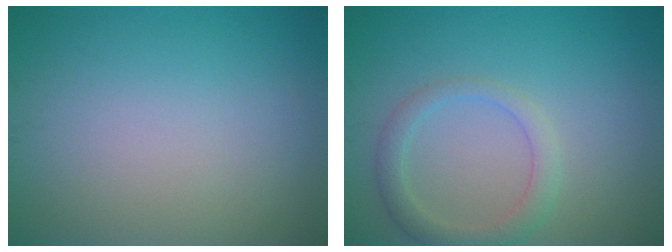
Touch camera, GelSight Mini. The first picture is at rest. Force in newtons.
{"total": 2.6, "press": 2.6, "slide": 0.3}